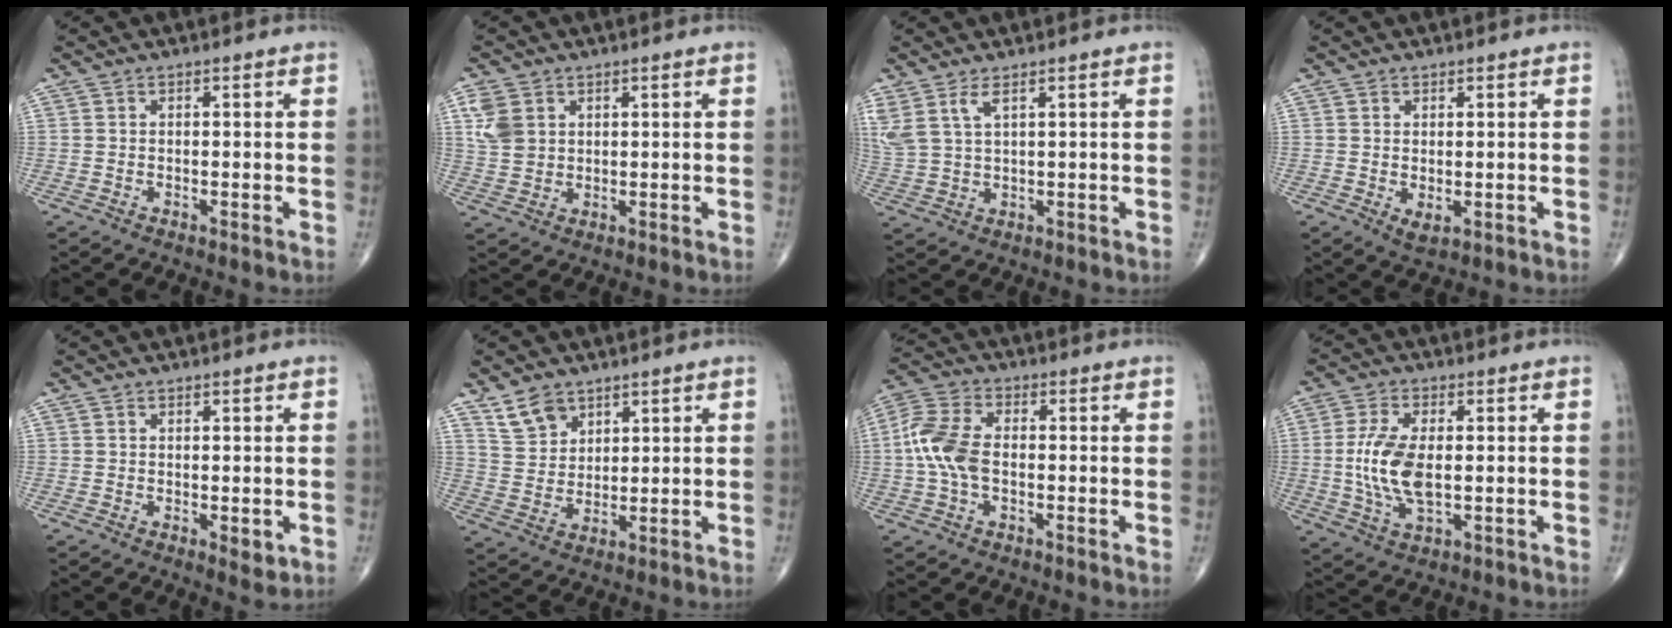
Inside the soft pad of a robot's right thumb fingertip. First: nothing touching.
{"total": 5.9, "force": [2.2, 4.4, 3.2], "torque": [-0.055, -0.004, 0.049]}
{"total": 6.1, "force": [3.4, 2.2, 4.6], "torque": [-0.118, -0.006, 0.080]}
{"total": 2.3, "force": [-0.2, 1.2, 1.9], "torque": [-0.030, -0.006, 0.004]}
{"total": 2.2, "force": [-0.2, 1.1, 2.0], "torque": [-0.021, -0.006, -0.001]}
{"total": 6.3, "force": [4.4, 4.0, 2.2], "torque": [-0.024, -0.025, 0.094]}
{"total": 9.6, "force": [-0.6, 5.7, 7.7], "torque": [-0.173, 0.023, -0.018]}
{"total": 10.3, "force": [-0.1, 5.0, 9.1], "torque": [-0.195, -0.006, 0.001]}